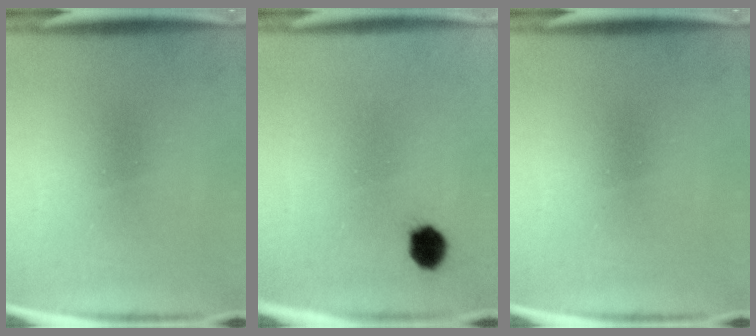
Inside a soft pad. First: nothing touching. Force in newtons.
{"total": 4.3}
{"total": 0.0}